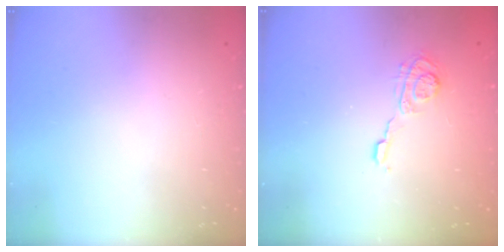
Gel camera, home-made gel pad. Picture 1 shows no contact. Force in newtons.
{"total": 6.1, "press": 6.1, "slide": 0.7}